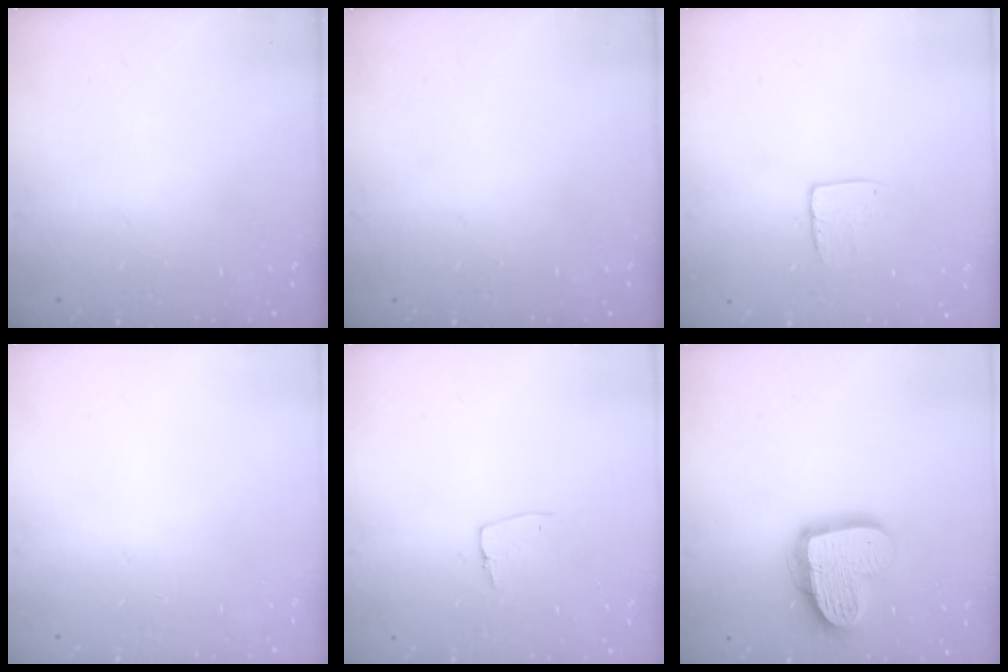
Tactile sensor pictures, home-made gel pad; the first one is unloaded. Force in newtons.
{"total": 0.0}
{"total": 6.7, "press": 6.7, "slide": 0.5}
{"total": 0.0}
{"total": 6.0, "press": 6.0, "slide": 0.4}
{"total": 16.2, "press": 16.2, "slide": 1.1}